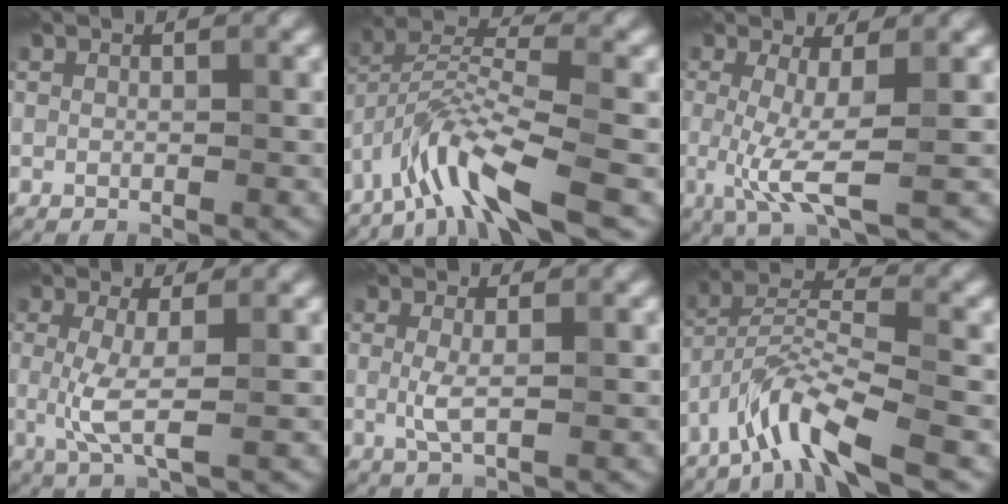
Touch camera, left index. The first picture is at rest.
{"total": 6.9, "force": [-4.6, 1.2, 5.0], "torque": [-0.096, 0.006, -0.095]}
{"total": 4.6, "force": [-0.6, 0.9, 4.5], "torque": [-0.098, -0.015, -0.011]}
{"total": 3.3, "force": [-0.1, 0.6, 3.3], "torque": [-0.074, -0.006, -0.002]}
{"total": 1.8, "force": [0.0, 0.3, 1.7], "torque": [-0.039, -0.003, -0.001]}
{"total": 6.0, "force": [-4.2, 0.9, 4.2], "torque": [-0.082, 0.006, -0.089]}